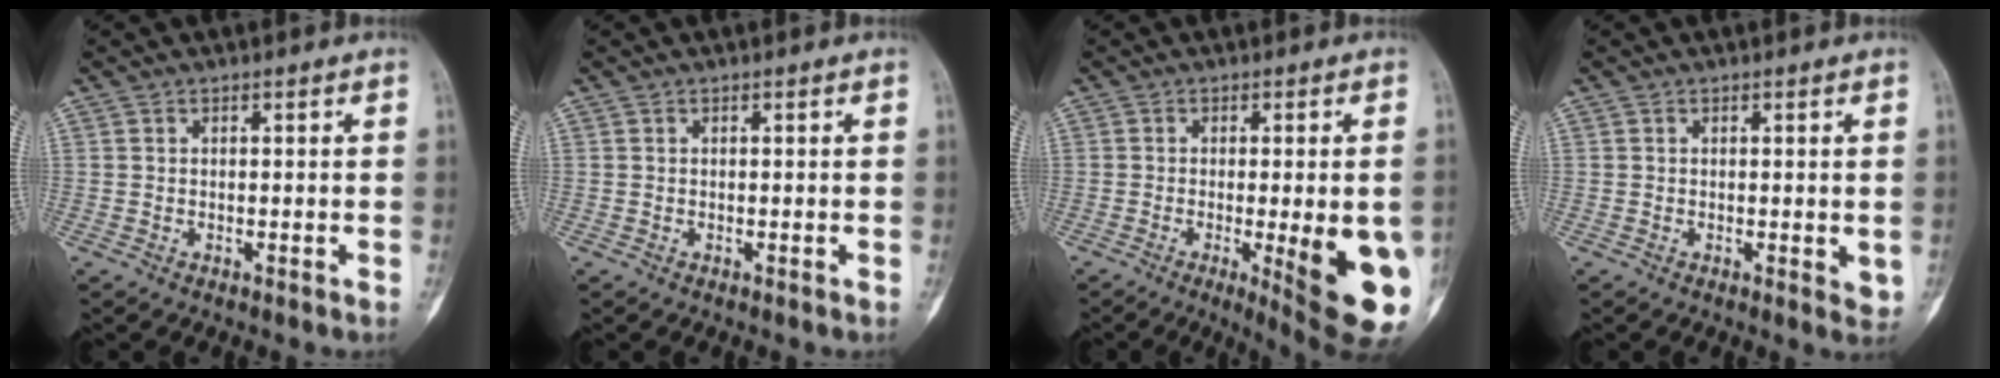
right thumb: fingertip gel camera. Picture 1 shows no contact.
{"total": 0.0}
{"total": 16.1, "force": [-4.0, 3.7, 15.2], "torque": [-0.145, -0.015, -0.035]}
{"total": 2.3, "force": [-0.1, 0.8, 2.1], "torque": [-0.020, -0.007, -0.002]}